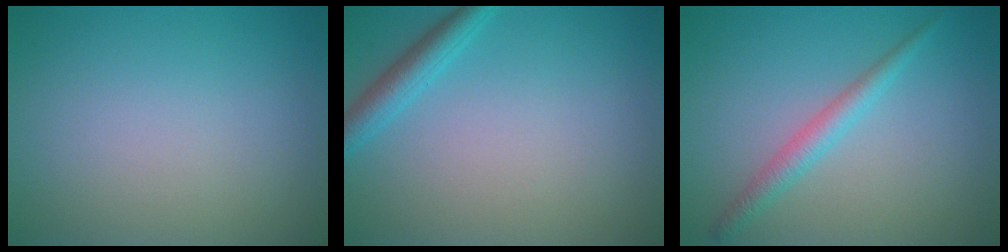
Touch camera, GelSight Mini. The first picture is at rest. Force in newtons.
{"total": 2.4, "press": 2.4, "slide": 0.1}
{"total": 2.2, "press": 2.2, "slide": 0.1}